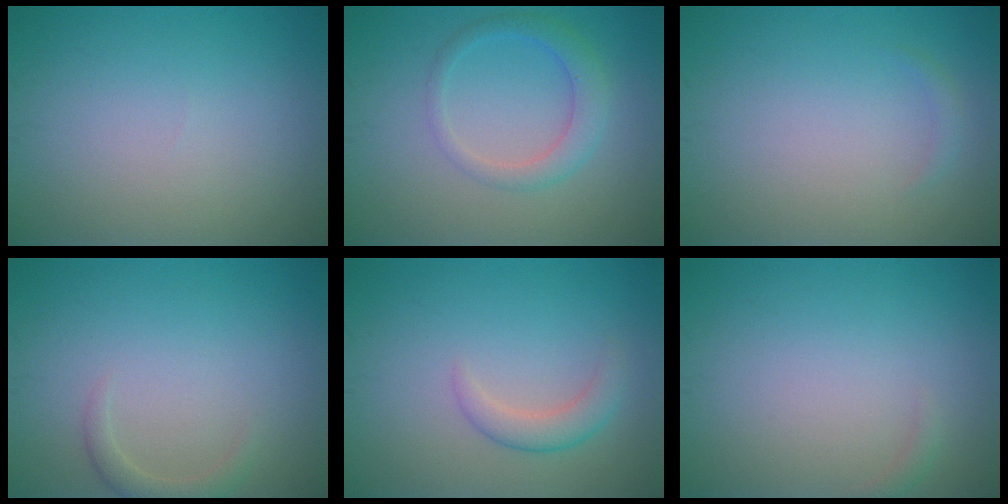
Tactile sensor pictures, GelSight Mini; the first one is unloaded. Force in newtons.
{"total": 2.7, "press": 2.7, "slide": 0.1}
{"total": 0.7, "press": 0.7, "slide": 0.1}
{"total": 1.6, "press": 1.6, "slide": 0.1}
{"total": 2.3, "press": 2.2, "slide": 0.2}
{"total": 0.6, "press": 0.6, "slide": 0.2}